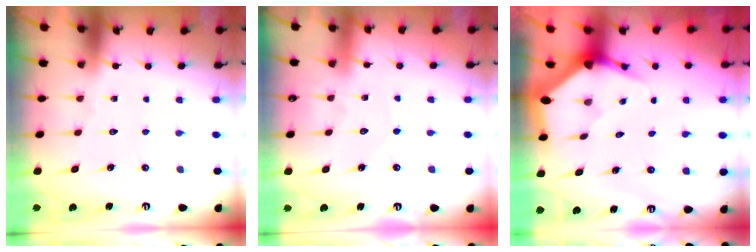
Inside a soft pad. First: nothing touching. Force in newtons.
{"total": 2.6, "press": 2.6, "slide": 0.3}
{"total": 4.6, "press": 4.6, "slide": 0.2}